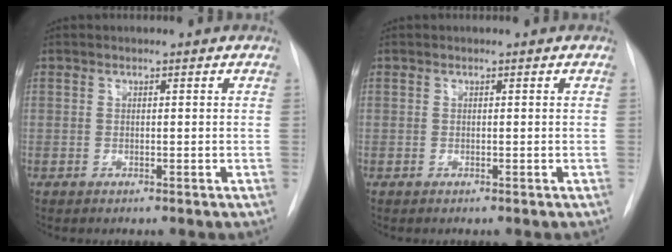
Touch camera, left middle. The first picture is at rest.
{"total": 0.0}